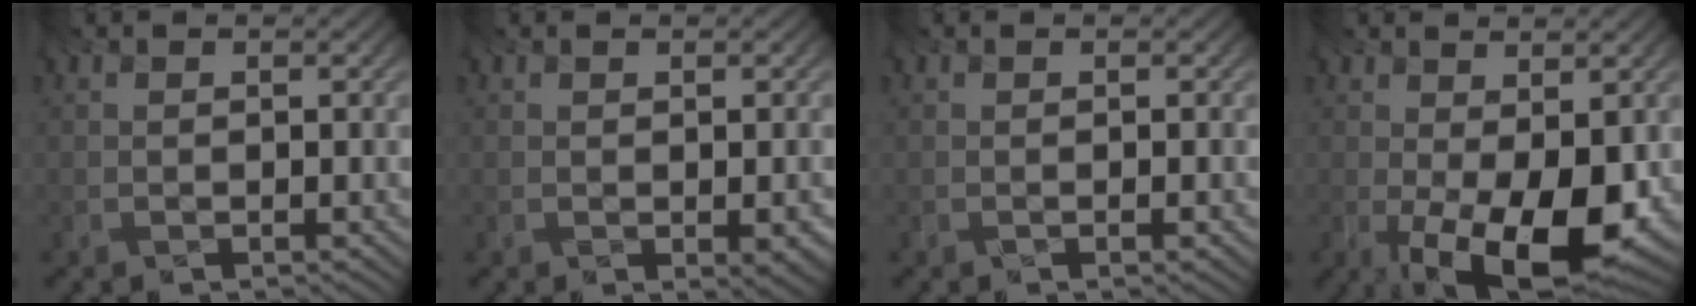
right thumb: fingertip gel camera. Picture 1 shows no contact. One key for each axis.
{"total": 2.4, "fx": -0.7, "fy": 1.0, "fz": 2.1, "tx": -0.028, "ty": -0.004, "tz": -0.005}
{"total": 0.7, "fx": -0.2, "fy": -0.2, "fz": 0.6, "tx": -0.006, "ty": -0.002, "tz": -0.011}
{"total": 11.2, "fx": -3.1, "fy": 4.6, "fz": 9.7, "tx": -0.145, "ty": -0.010, "tz": -0.048}